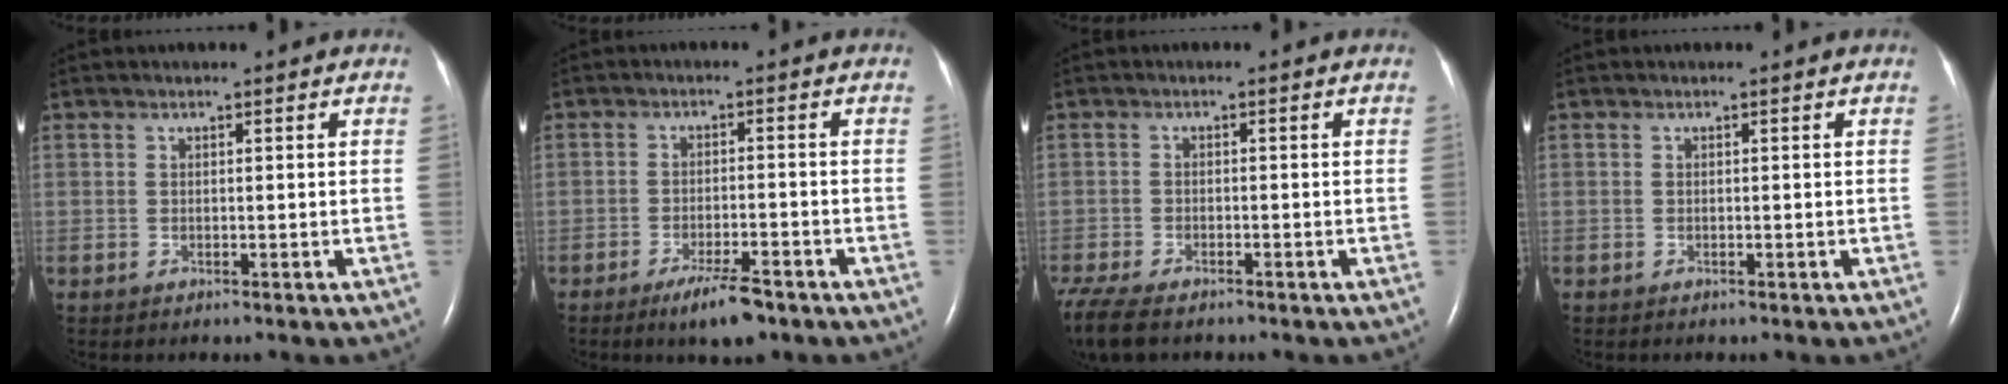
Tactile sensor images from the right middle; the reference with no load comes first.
{"total": 5.5, "force": [-3.8, 0.7, 3.9], "torque": [-0.075, -0.010, -0.061]}
{"total": 8.4, "force": [-6.3, 2.8, 4.7], "torque": [-0.107, -0.019, -0.106]}
{"total": 0.0}